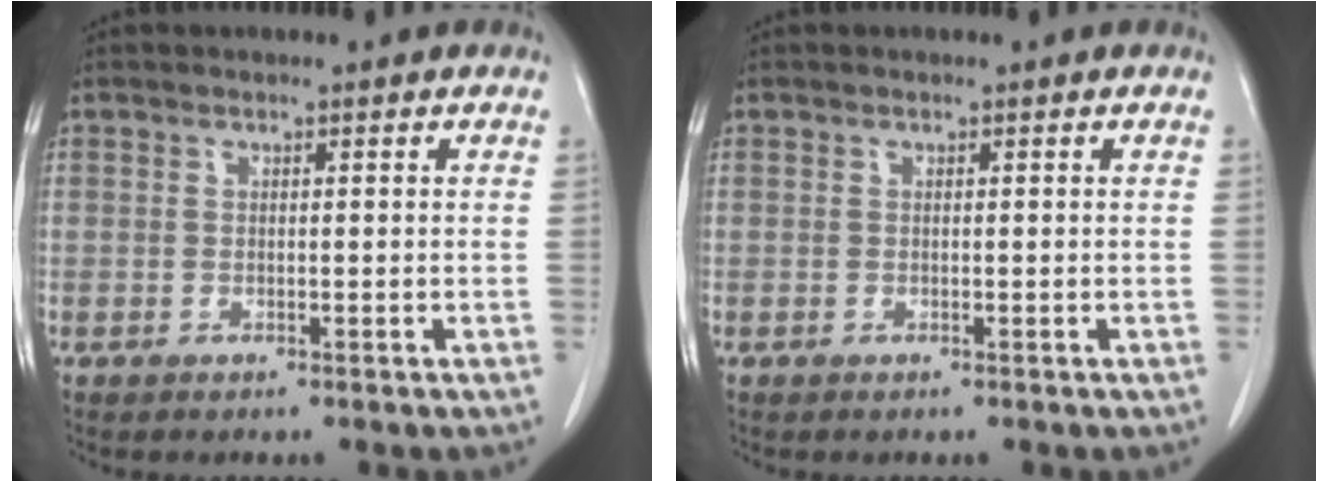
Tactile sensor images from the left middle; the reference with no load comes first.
{"total": 0.0}